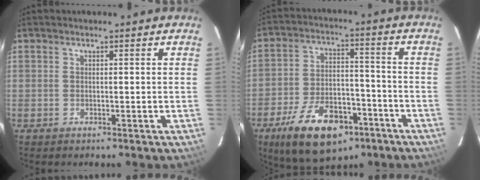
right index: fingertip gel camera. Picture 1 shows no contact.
{"total": 18.3, "force": [-10.8, 9.2, 11.5], "torque": [-0.226, 0.000, -0.164]}